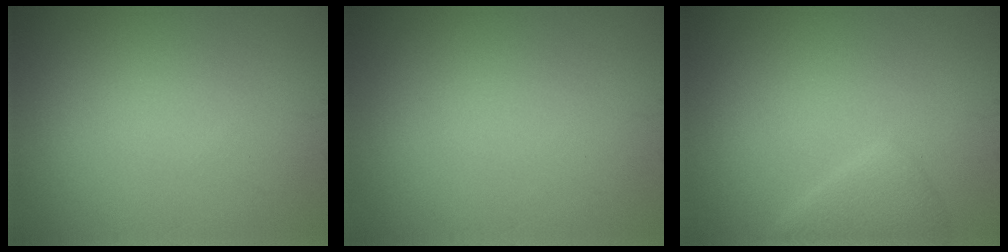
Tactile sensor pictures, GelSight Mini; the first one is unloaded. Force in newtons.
{"total": 0.0}
{"total": 2.0, "press": 2.0, "slide": 0.1}